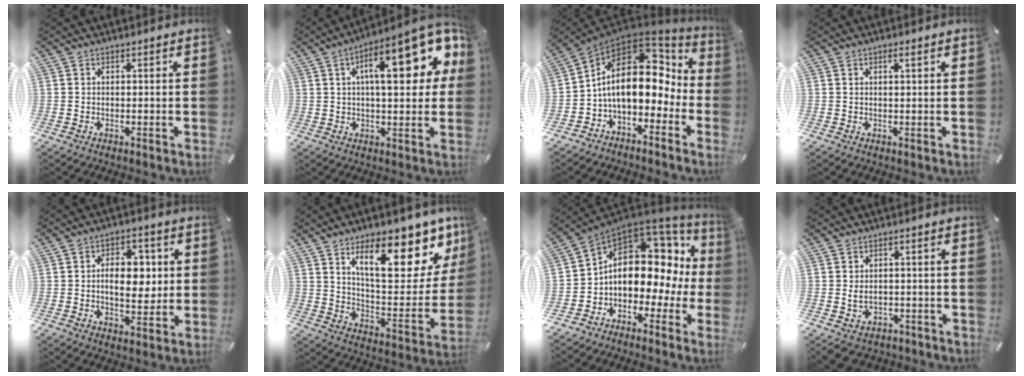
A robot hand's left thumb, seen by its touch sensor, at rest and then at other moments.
{"total": 20.5, "force": [7.1, 7.4, 17.8], "torque": [-0.259, -0.022, 0.104]}
{"total": 15.8, "force": [1.2, 10.3, 11.9], "torque": [-0.208, -0.015, 0.023]}
{"total": 1.3, "force": [0.5, 0.1, 1.1], "torque": [-0.022, 0.001, 0.009]}
{"total": 10.3, "force": [1.1, 6.6, 7.8], "torque": [-0.104, 0.002, 0.015]}
{"total": 22.3, "force": [13.2, 8.9, 15.6], "torque": [-0.216, -0.087, 0.211]}
{"total": 13.3, "force": [1.6, 10.5, 8.0], "torque": [-0.134, -0.026, 0.026]}
{"total": 3.6, "force": [-1.1, 2.8, 2.1], "torque": [-0.052, 0.002, -0.024]}